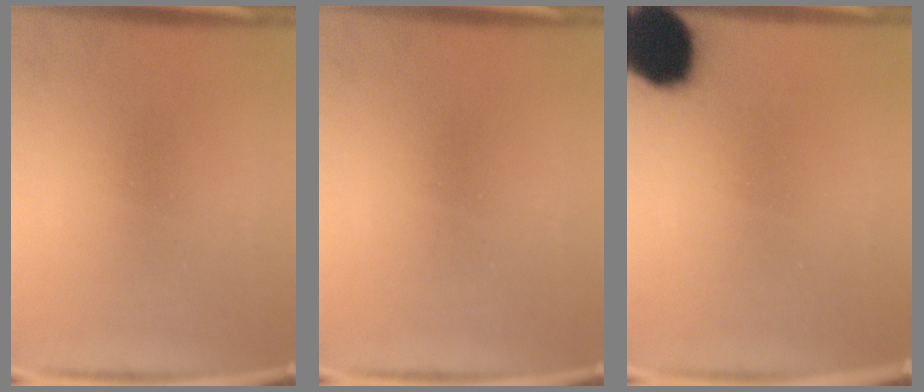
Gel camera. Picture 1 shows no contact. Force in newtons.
{"total": 0.0}
{"total": 15.9}